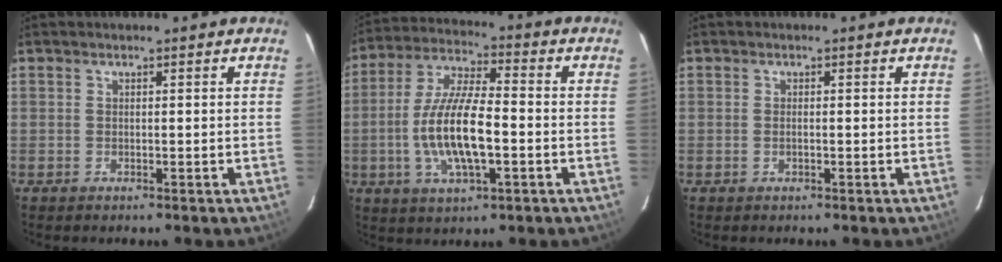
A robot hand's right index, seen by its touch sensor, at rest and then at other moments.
{"total": 13.9, "force": [-2.7, 4.1, 13.0], "torque": [-0.265, 0.000, -0.051]}
{"total": 0.7, "force": [0.0, 0.1, 0.7], "torque": [-0.014, 0.001, -0.002]}